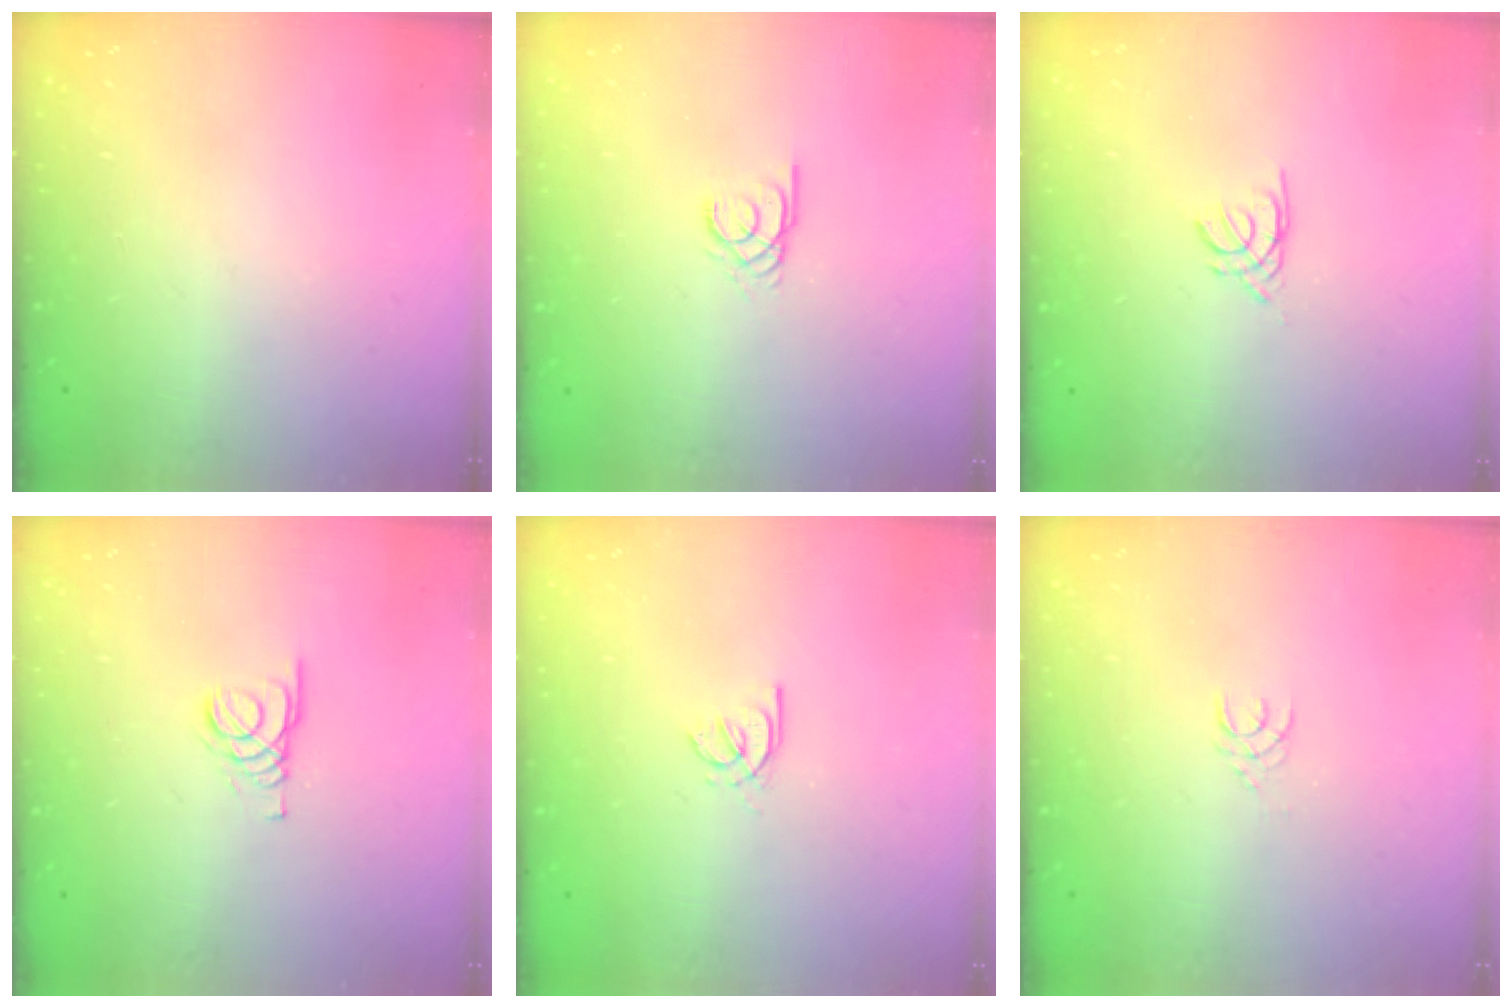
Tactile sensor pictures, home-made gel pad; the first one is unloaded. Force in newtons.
{"total": 2.1, "press": 2.1, "slide": 0.2}
{"total": 1.5, "press": 1.4, "slide": 0.3}
{"total": 2.0, "press": 2.0, "slide": 0.1}
{"total": 2.0, "press": 2.0, "slide": 0.6}
{"total": 2.7, "press": 2.7, "slide": 0.2}